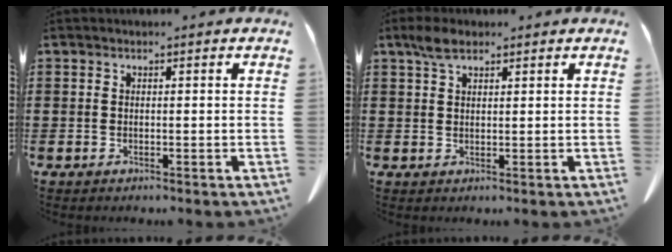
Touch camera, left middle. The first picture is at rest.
{"total": 3.1, "force": [2.1, 1.3, 1.9], "torque": [-0.044, 0.004, 0.039]}